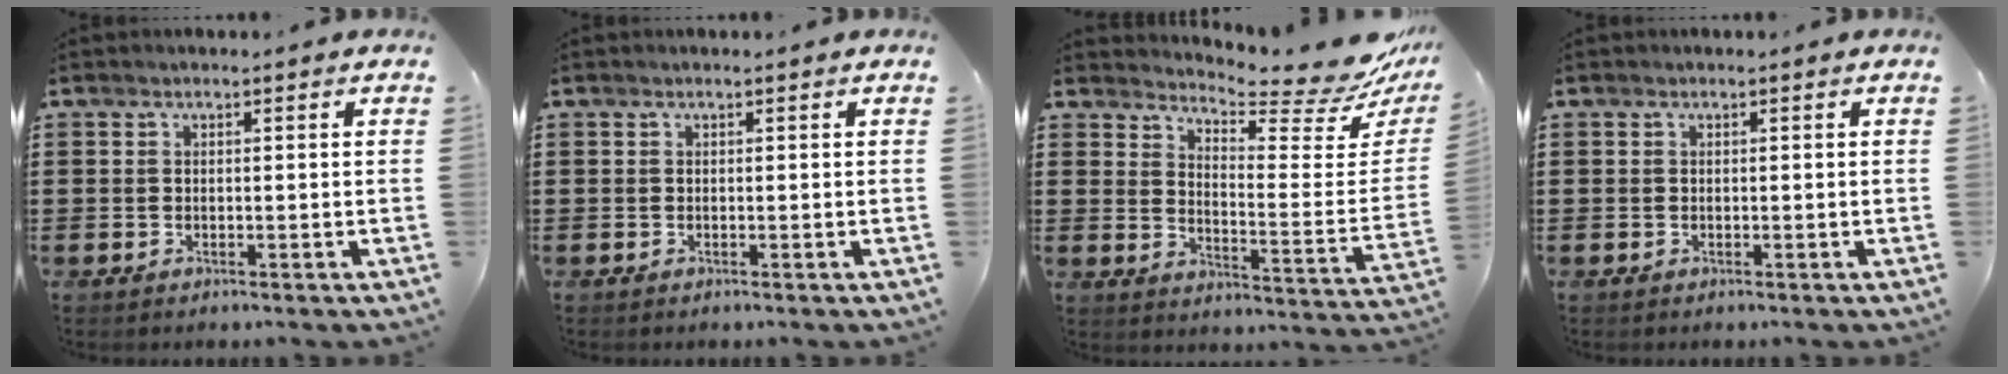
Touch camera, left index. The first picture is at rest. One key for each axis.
{"total": 0.0}
{"total": 6.7, "fx": 6.3, "fy": 0.3, "fz": 2.2, "tx": -0.051, "ty": -0.066, "tz": 0.105}
{"total": 0.0}